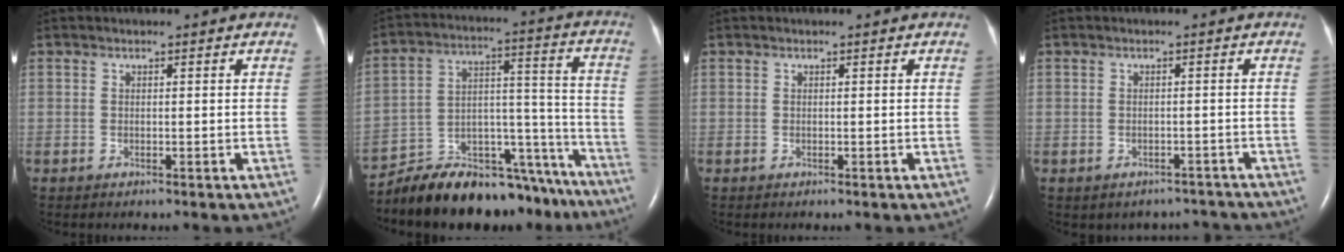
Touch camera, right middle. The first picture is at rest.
{"total": 24.7, "force": [-22.5, 6.3, 8.0], "torque": [-0.094, 0.036, -0.328]}
{"total": 0.0}
{"total": 5.2, "force": [-4.4, 2.6, 0.1], "torque": [0.007, 0.021, -0.045]}